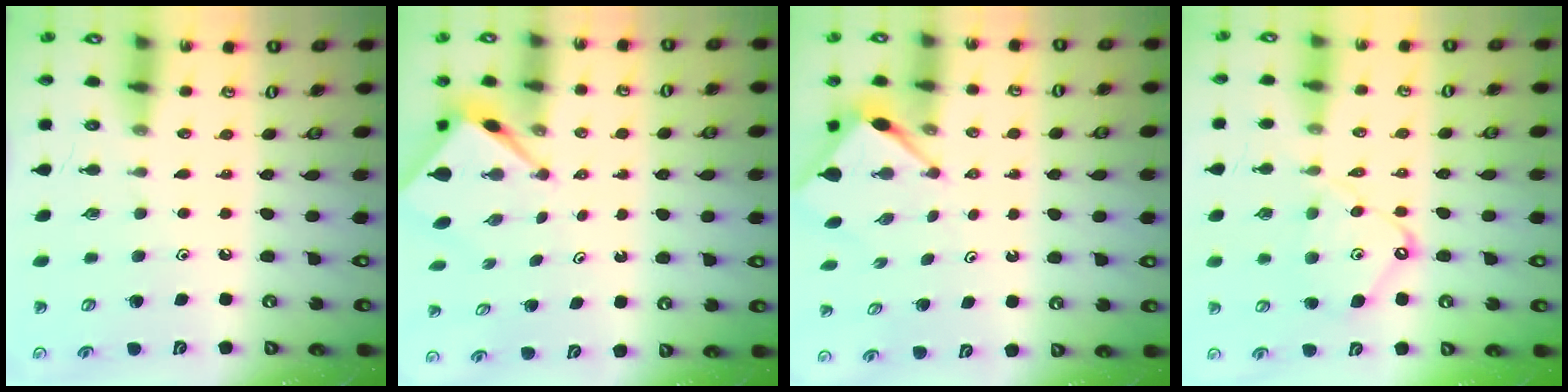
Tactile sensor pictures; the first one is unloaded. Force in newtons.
{"total": 2.5, "press": 2.5, "slide": 0.2}
{"total": 2.9, "press": 2.8, "slide": 0.4}
{"total": 10.3, "press": 10.3, "slide": 1.0}